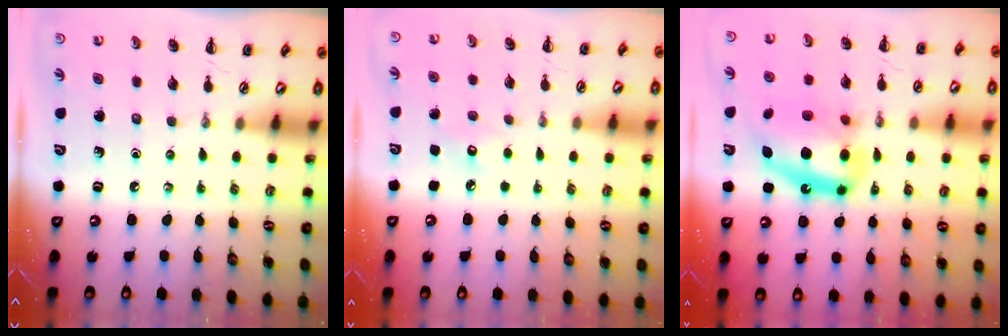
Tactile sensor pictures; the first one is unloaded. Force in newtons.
{"total": 6.0, "press": 5.8, "slide": 1.4}
{"total": 16.3, "press": 15.7, "slide": 4.4}